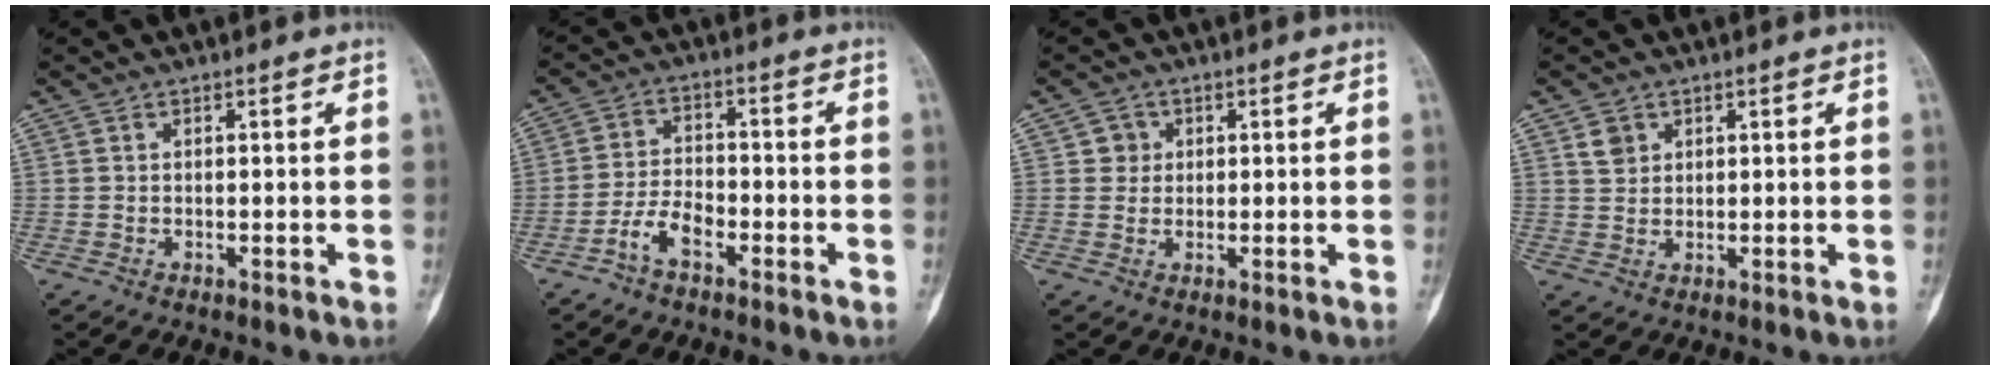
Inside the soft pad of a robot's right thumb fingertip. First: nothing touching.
{"total": 5.6, "force": [-3.3, 2.6, 3.7], "torque": [-0.068, 0.025, -0.066]}
{"total": 2.6, "force": [0.7, 2.5, 0.3], "torque": [0.012, 0.001, 0.006]}
{"total": 2.8, "force": [1.5, 2.2, 0.9], "torque": [-0.006, -0.006, 0.029]}